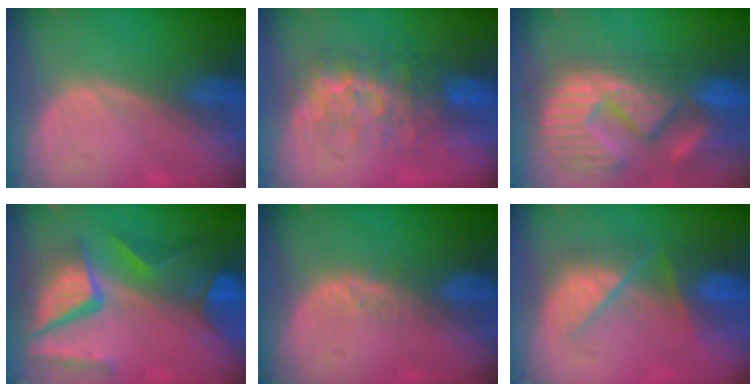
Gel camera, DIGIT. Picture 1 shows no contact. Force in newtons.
{"total": 7.7, "press": 7.5, "slide": 1.4}
{"total": 14.7, "press": 12.4, "slide": 8.0}
{"total": 11.3, "press": 9.4, "slide": 6.4}
{"total": 2.1, "press": 2.1, "slide": 0.2}
{"total": 7.5, "press": 7.3, "slide": 2.0}